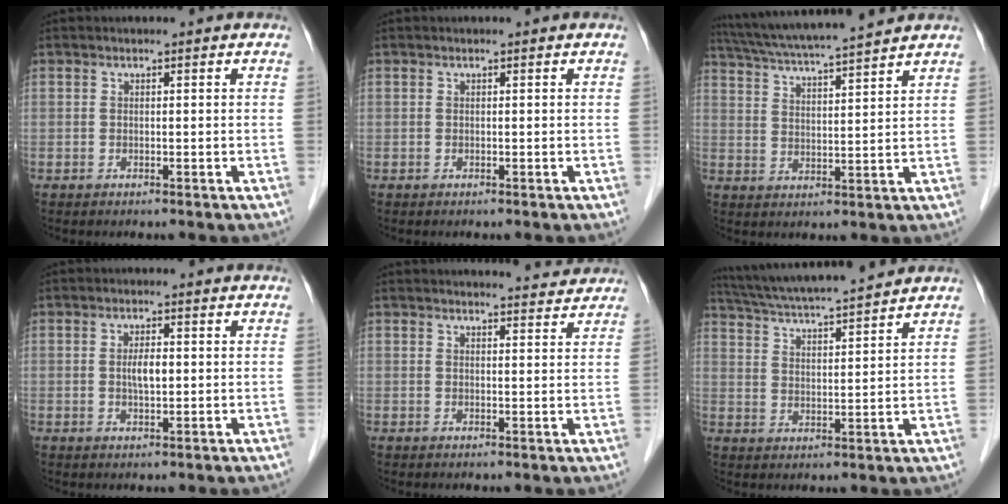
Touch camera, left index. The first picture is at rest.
{"total": 0.0}
{"total": 14.4, "force": [12.8, -0.4, 6.5], "torque": [-0.124, 0.024, 0.201]}
{"total": 2.8, "force": [0.1, 0.9, 2.6], "torque": [-0.049, 0.001, 0.003]}
{"total": 5.5, "force": [5.4, 0.4, 0.7], "torque": [-0.013, 0.004, 0.055]}
{"total": 14.5, "force": [13.1, 0.0, 6.1], "torque": [-0.118, 0.022, 0.209]}